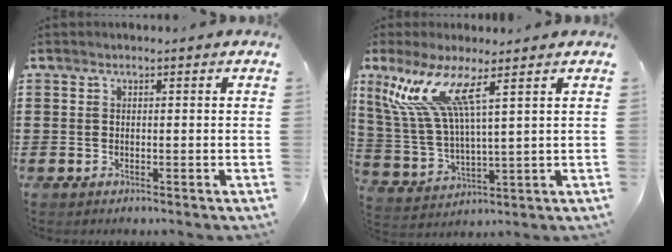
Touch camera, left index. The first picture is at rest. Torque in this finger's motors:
{"motor_torque": [2.14, 0.00, 0.92, 0.21]}